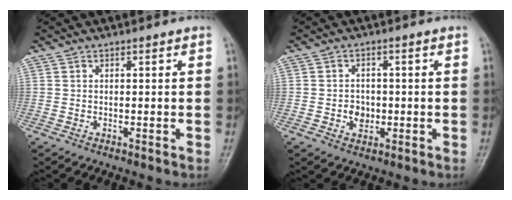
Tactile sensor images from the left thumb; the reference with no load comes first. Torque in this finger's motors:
{"motor_torque": [0.03, 0.10, 0.10, 0.13, 0.05]}